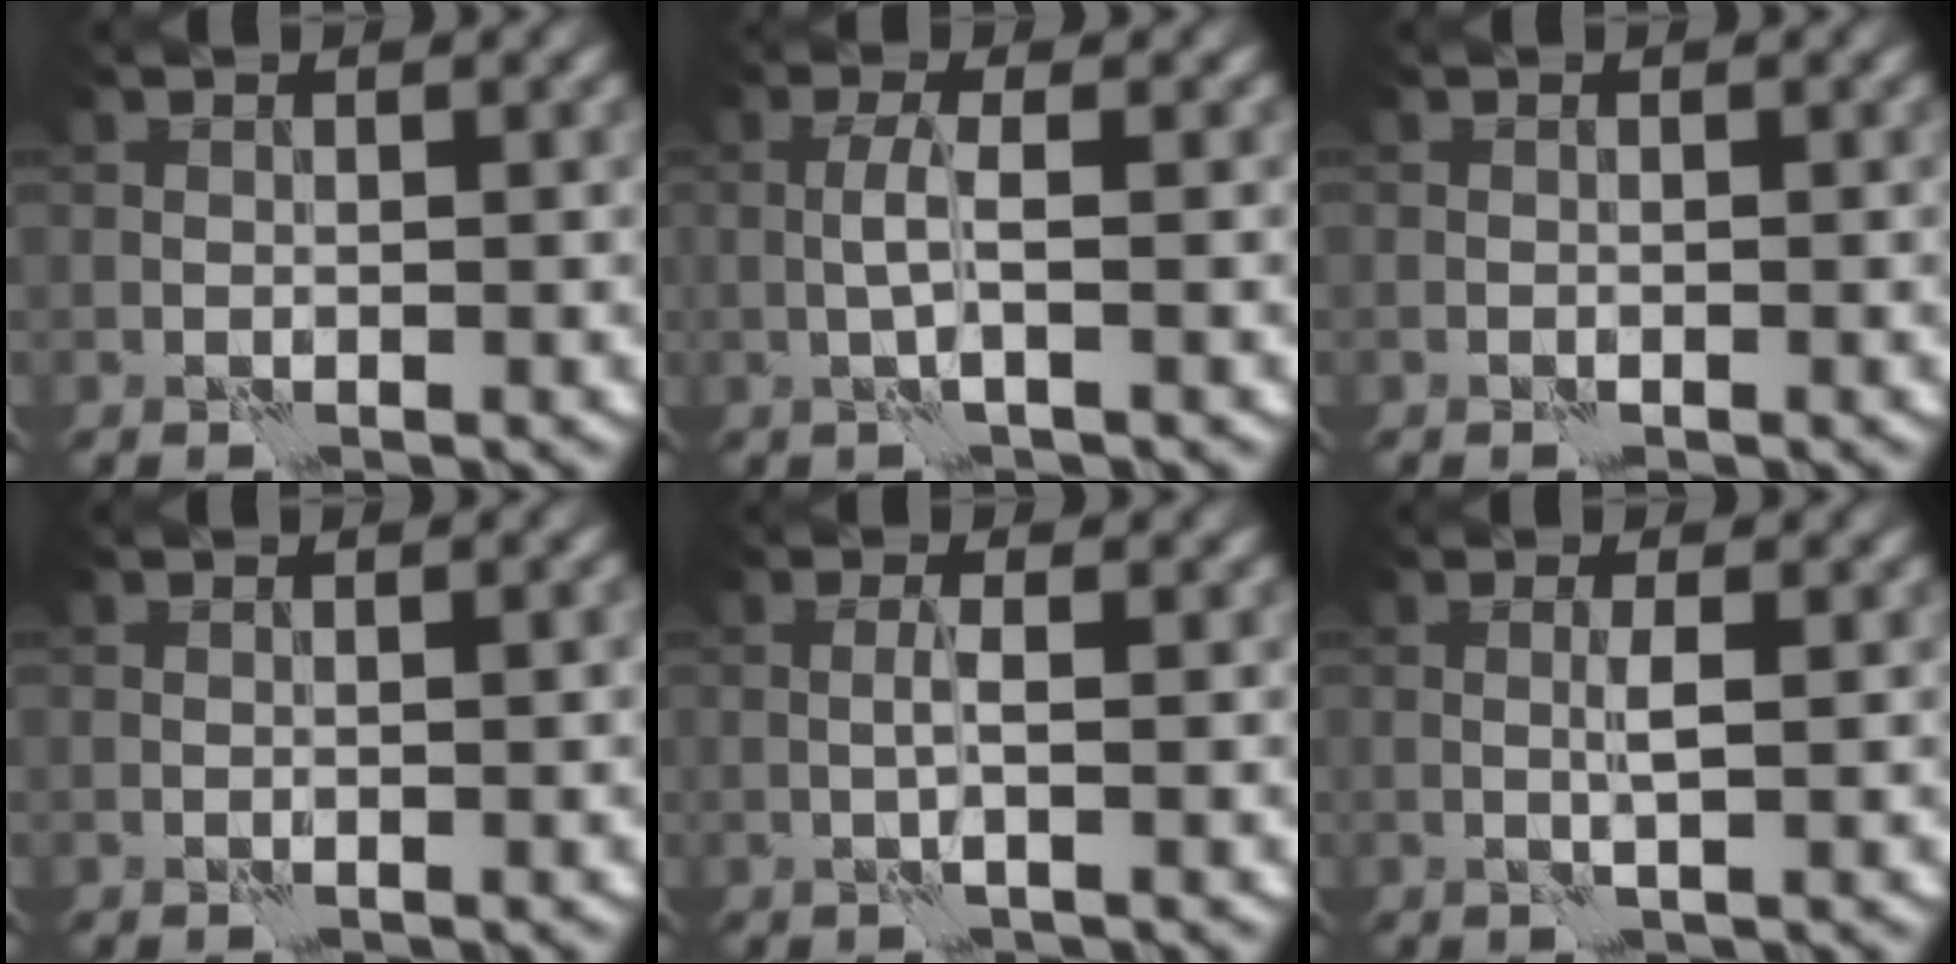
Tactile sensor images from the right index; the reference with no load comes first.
{"total": 1.9, "force": [-0.3, -0.1, 1.8], "torque": [-0.041, 0.007, -0.010]}
{"total": 0.0}
{"total": 0.6, "force": [-0.3, 0.0, 0.5], "torque": [-0.010, 0.003, -0.003]}
{"total": 1.1, "force": [-0.2, -0.3, 1.1], "torque": [-0.026, 0.003, -0.006]}
{"total": 1.2, "force": [0.2, -0.3, 1.1], "torque": [-0.027, 0.002, 0.001]}